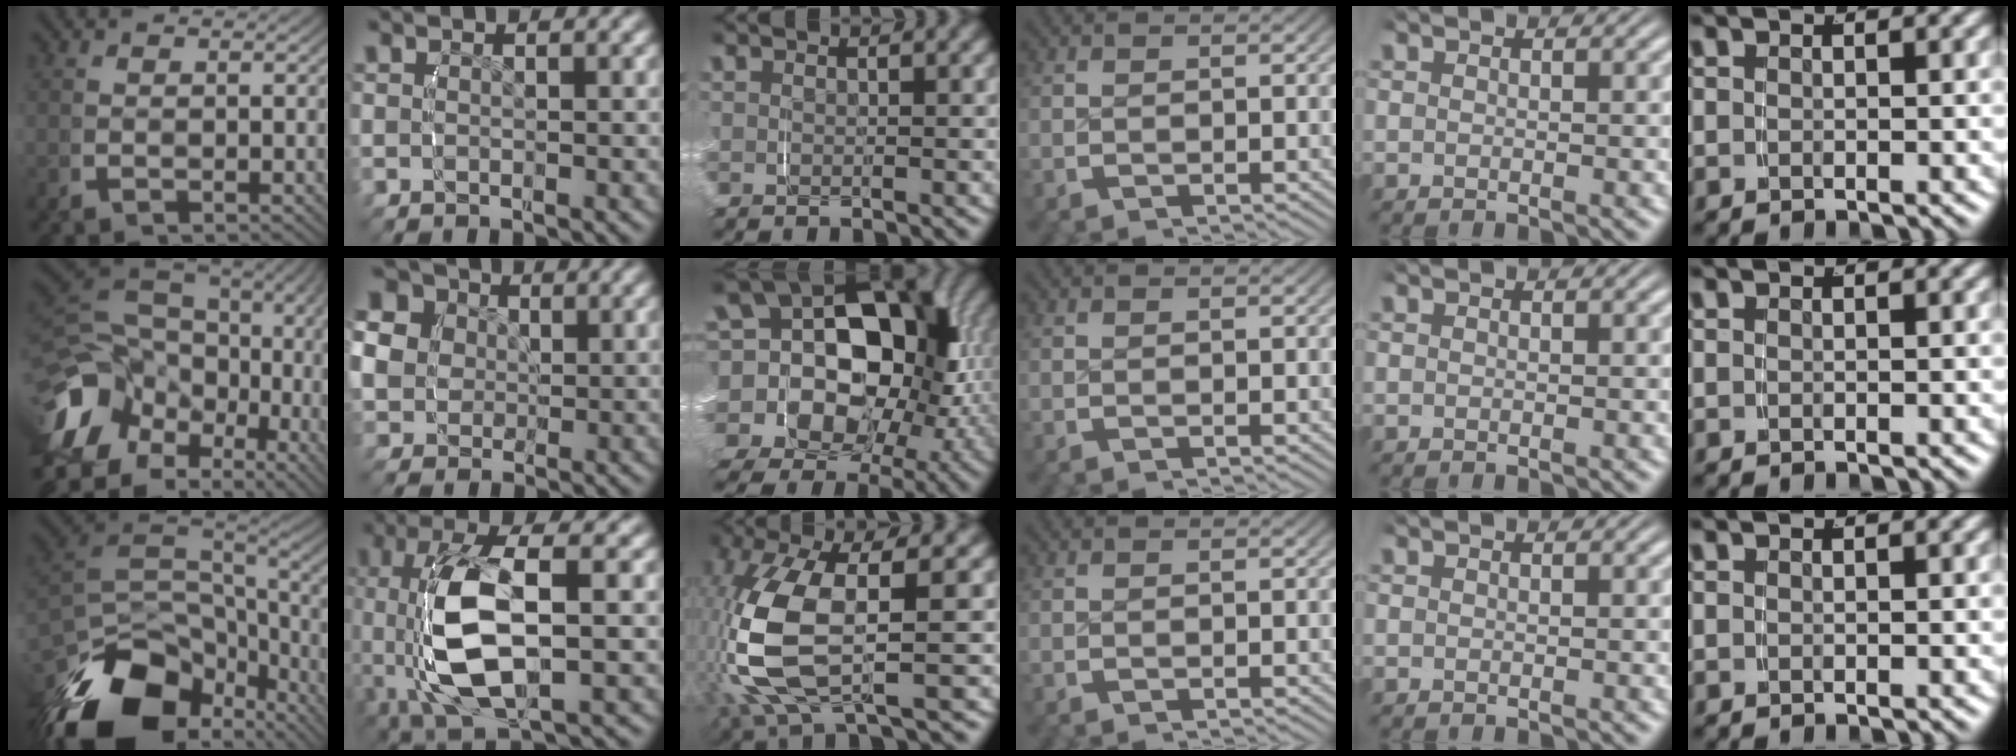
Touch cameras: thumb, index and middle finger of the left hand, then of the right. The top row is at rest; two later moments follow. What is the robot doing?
{"motion": "grasp_and_lifting", "object": "knife"}